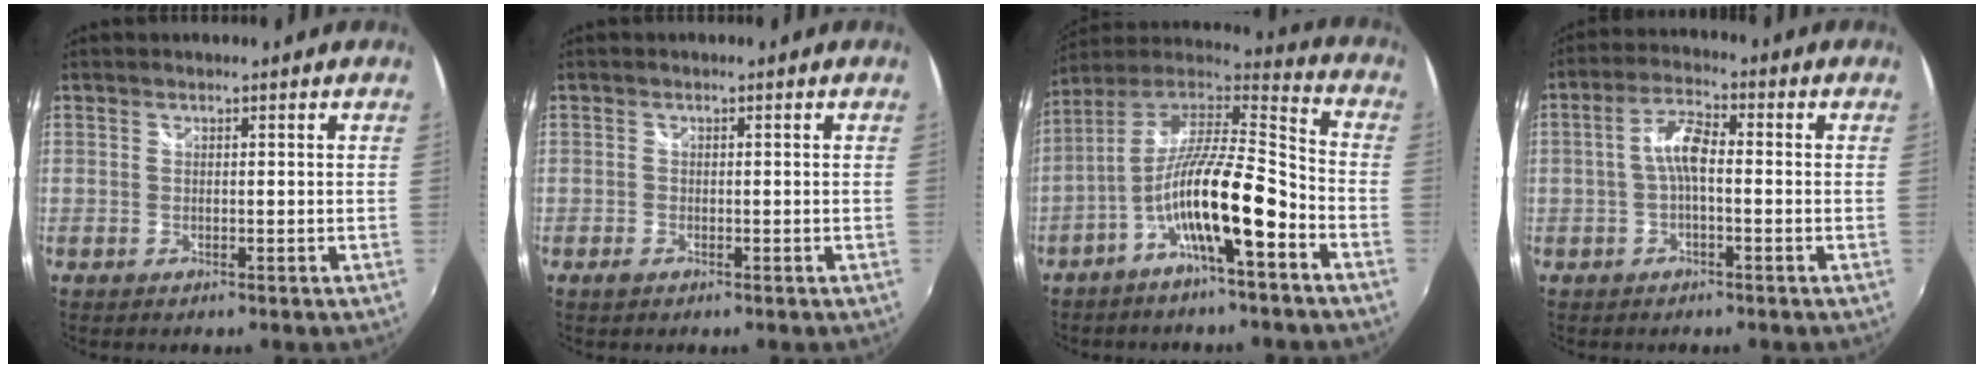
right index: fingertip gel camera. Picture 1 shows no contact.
{"total": 1.2, "force": [-0.8, 0.7, 0.5], "torque": [-0.010, -0.002, -0.015]}
{"total": 16.0, "force": [-7.4, 2.8, 13.9], "torque": [-0.253, -0.006, -0.138]}
{"total": 5.3, "force": [-0.8, 1.7, 5.0], "torque": [-0.103, 0.017, -0.018]}